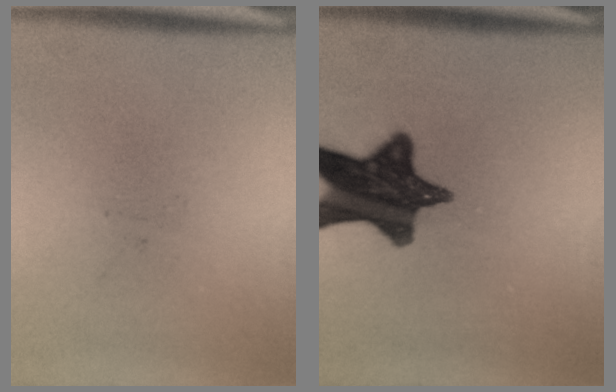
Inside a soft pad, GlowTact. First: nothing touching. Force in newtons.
{"total": 13.5}